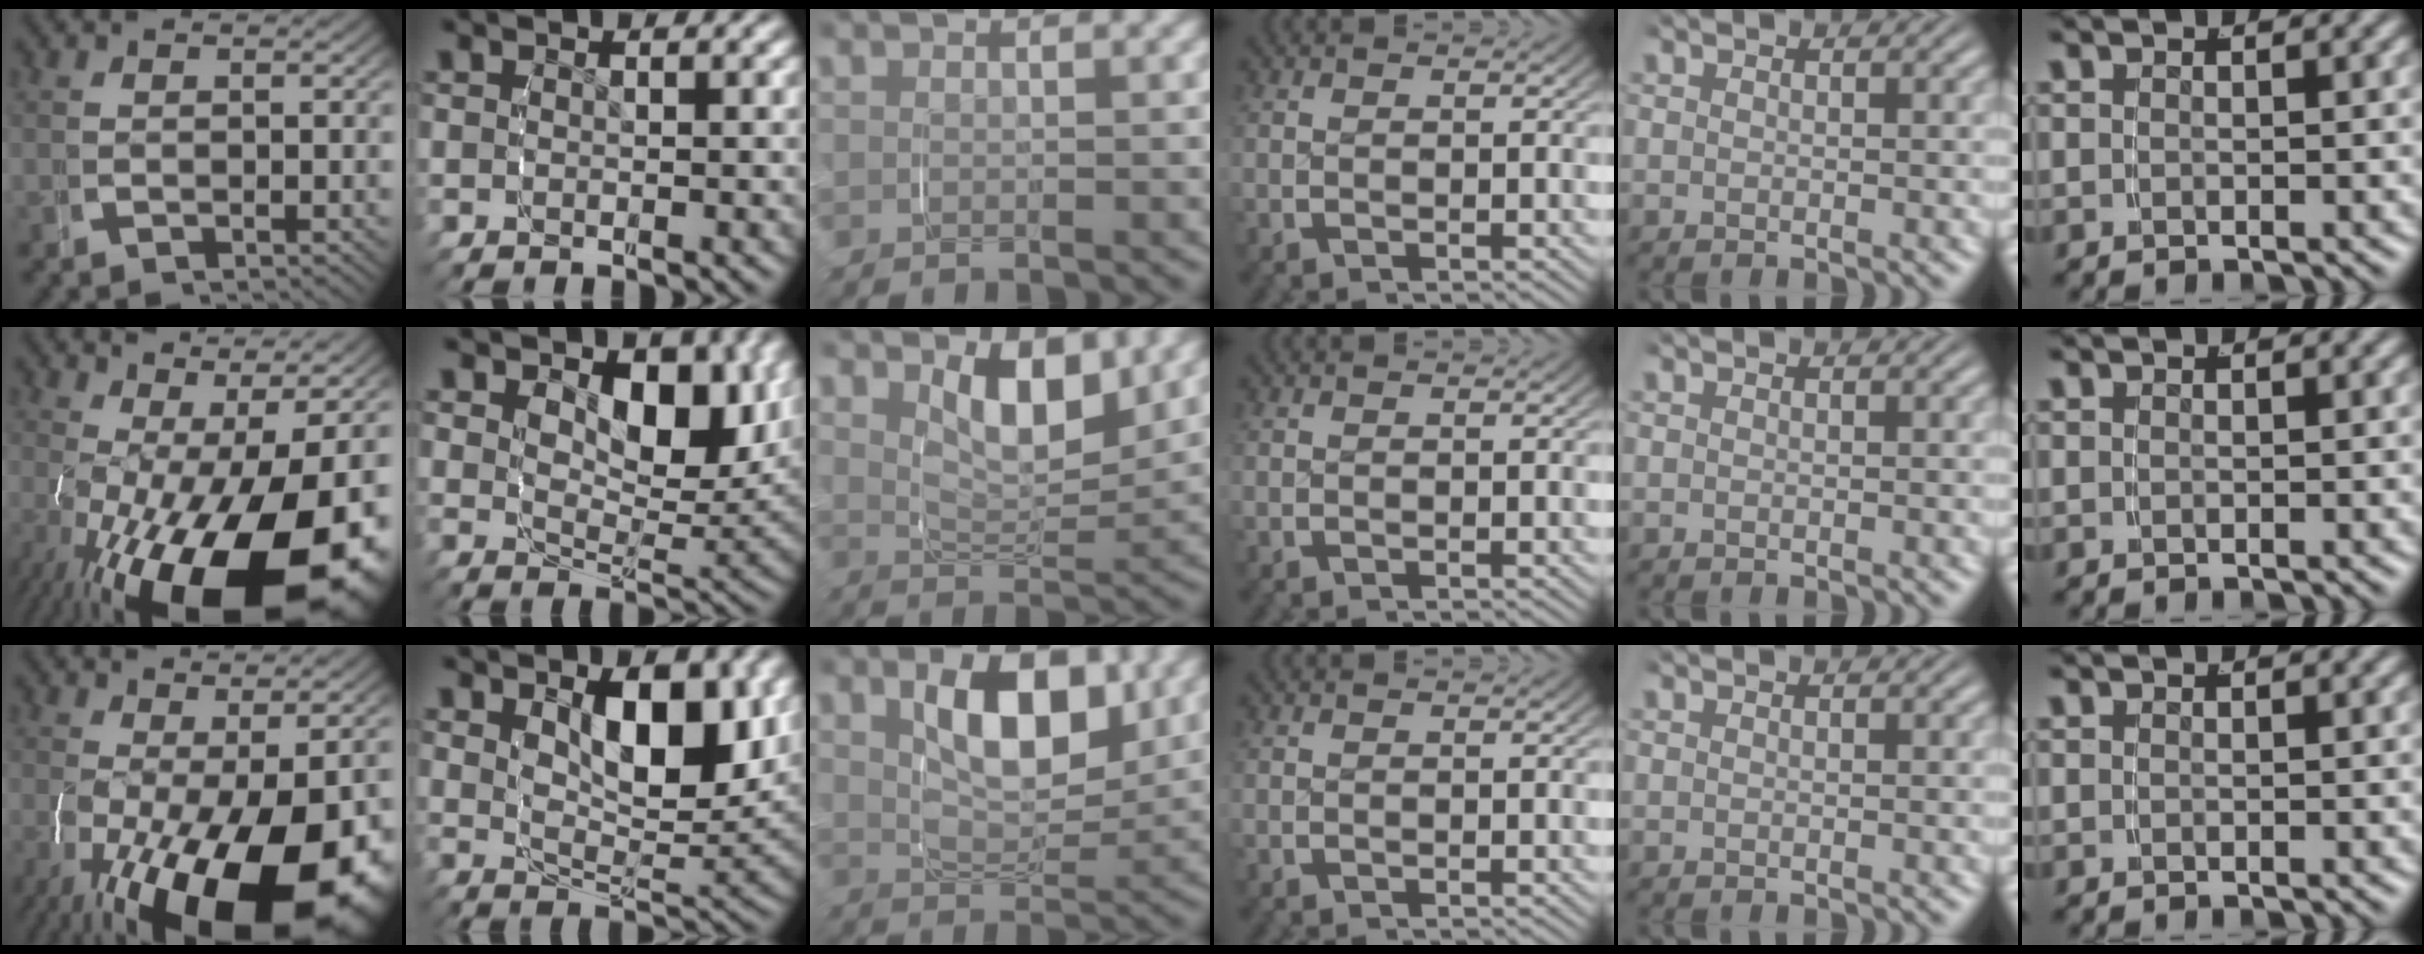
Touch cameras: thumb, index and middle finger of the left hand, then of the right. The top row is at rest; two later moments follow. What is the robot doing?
{"motion": "grasp_and_lifting", "object": "plastic wrap"}